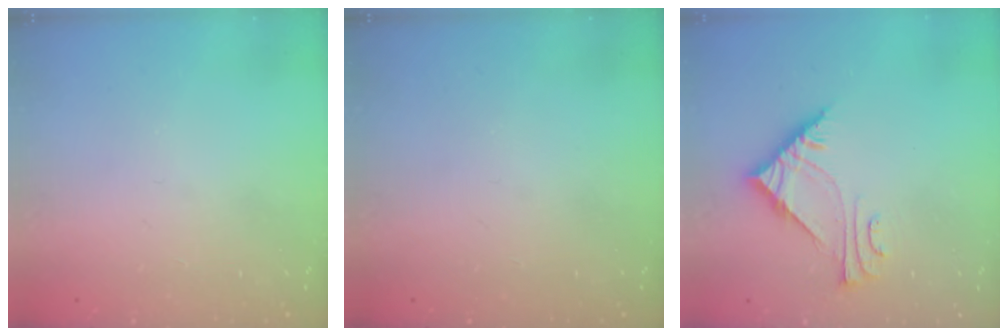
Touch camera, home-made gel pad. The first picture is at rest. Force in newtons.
{"total": 0.0}
{"total": 7.3, "press": 7.3, "slide": 0.5}